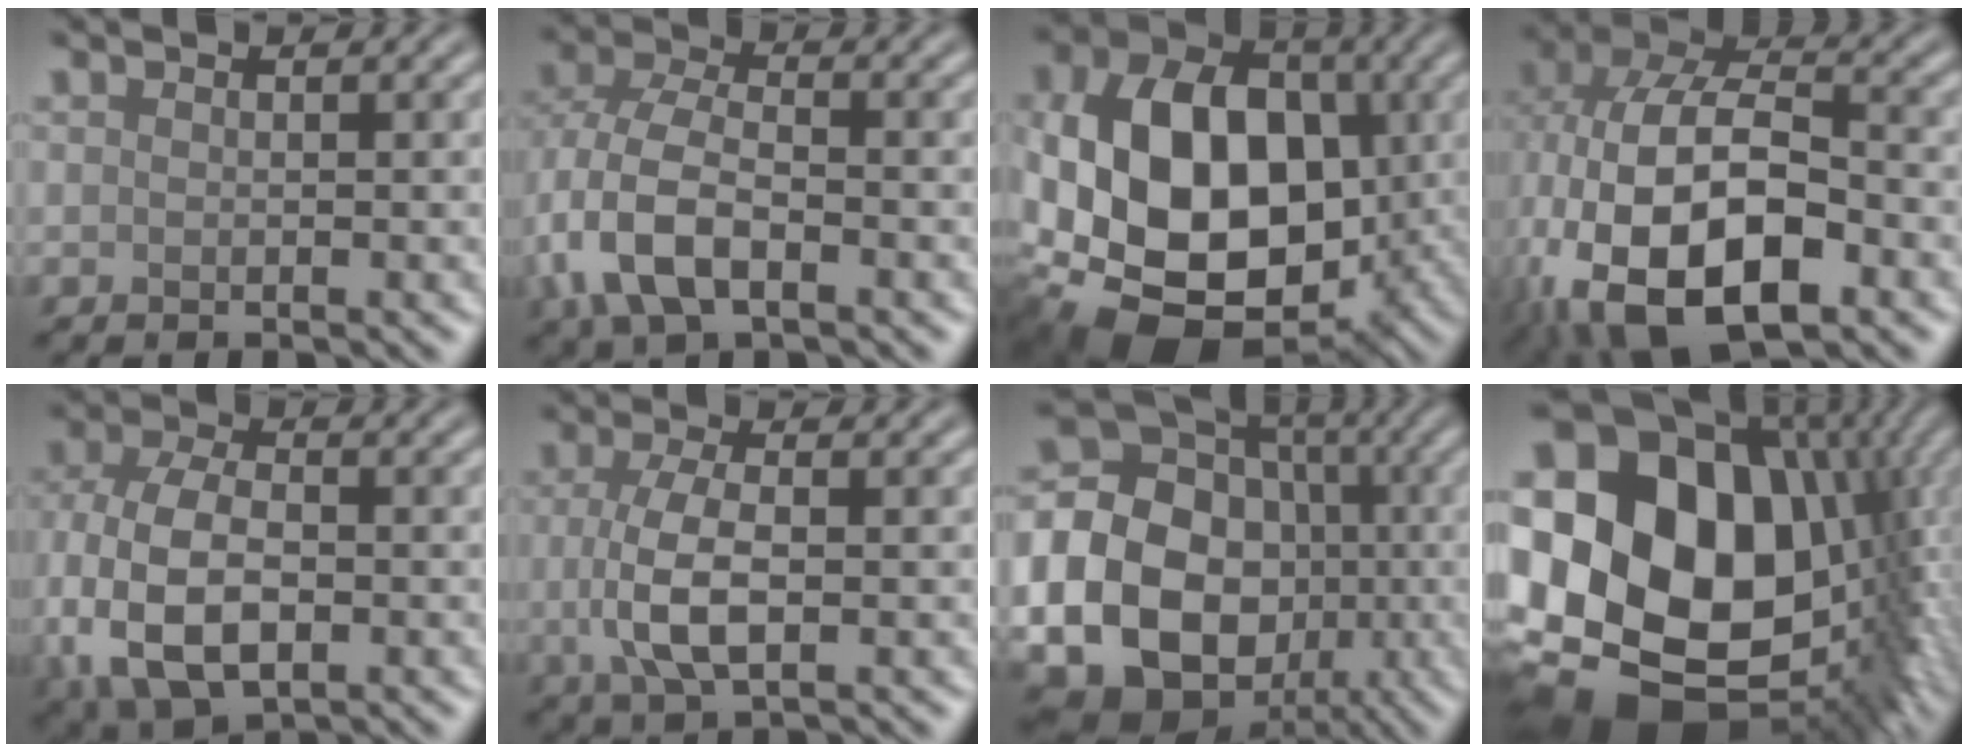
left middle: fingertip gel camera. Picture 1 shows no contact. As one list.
[{"total": 7.0, "force": [-2.3, 4.0, 5.3], "torque": [-0.126, 0.000, -0.054]}, {"total": 14.7, "force": [-1.1, 10.2, 10.4], "torque": [-0.184, -0.007, -0.026]}, {"total": 16.8, "force": [-4.7, 9.9, 12.7], "torque": [-0.255, -0.017, -0.072]}, {"total": 9.1, "force": [-2.1, 5.5, 6.9], "torque": [-0.162, -0.011, -0.046]}, {"total": 4.9, "force": [-0.2, 2.0, 4.5], "torque": [-0.104, -0.002, -0.007]}, {"total": 25.8, "force": [-5.1, 23.2, 10.1], "torque": [-0.226, -0.020, -0.136]}, {"total": 22.2, "force": [-0.4, 17.5, 13.6], "torque": [-0.254, -0.032, 0.012]}]